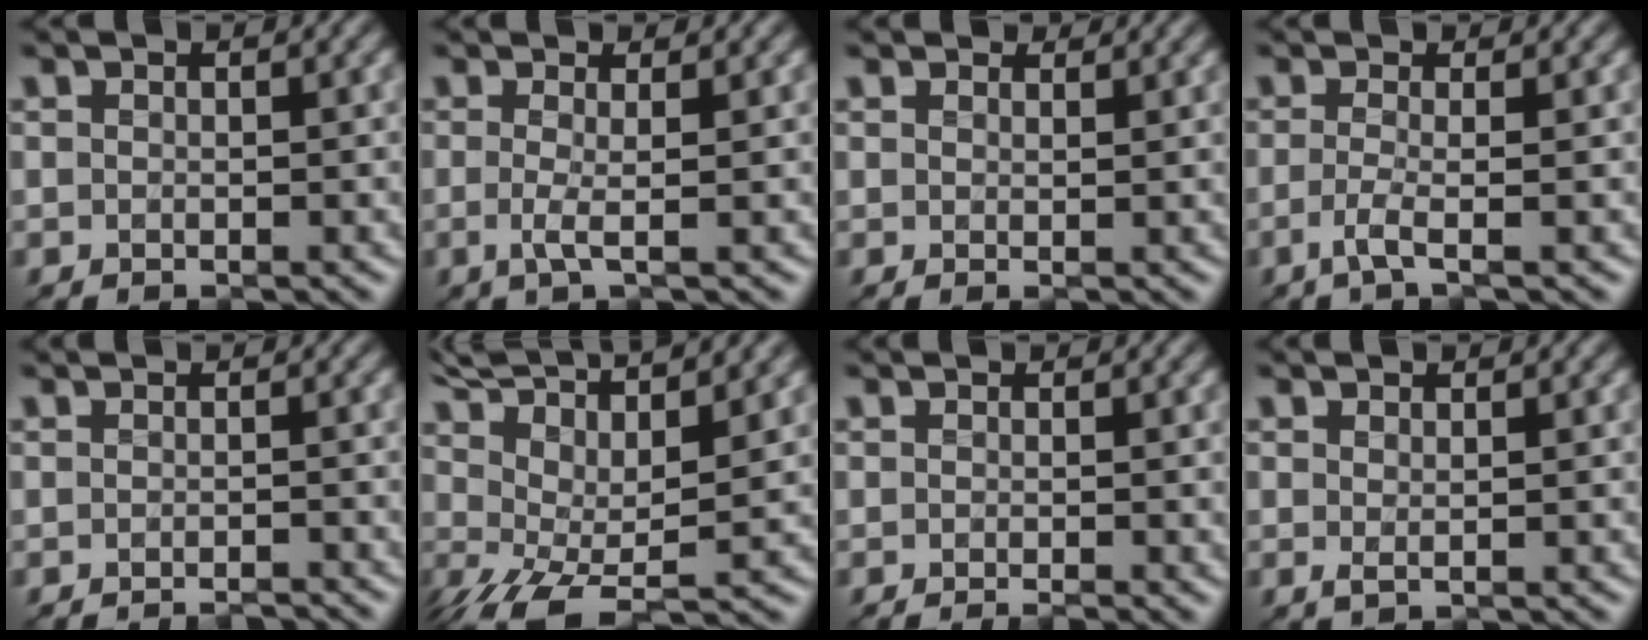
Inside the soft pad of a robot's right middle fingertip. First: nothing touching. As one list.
[{"total": 2.1, "force": [-0.1, 0.4, 2.0], "torque": [-0.041, -0.005, -0.007]}, {"total": 2.4, "force": [2.1, 0.6, 0.9], "torque": [-0.017, 0.001, 0.025]}, {"total": 2.4, "force": [-0.8, 0.6, 2.2], "torque": [-0.042, -0.007, -0.025]}, {"total": 2.0, "force": [-1.6, 0.4, 1.2], "torque": [0.002, -0.003, -0.023]}, {"total": 11.1, "force": [5.8, 3.6, 8.8], "torque": [-0.169, 0.011, 0.105]}, {"total": 2.4, "force": [-0.6, 0.8, 2.3], "torque": [-0.015, -0.009, -0.018]}, {"total": 0.8, "force": [0.4, 0.2, 0.7], "torque": [-0.015, -0.002, 0.008]}]